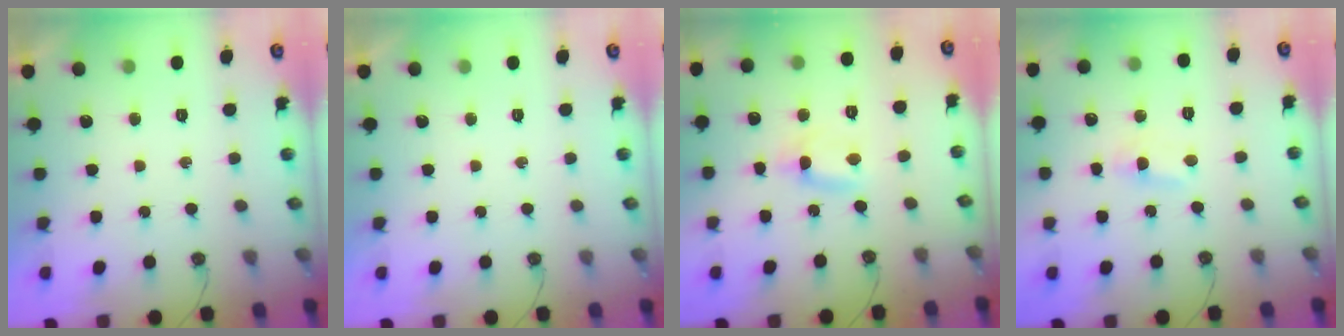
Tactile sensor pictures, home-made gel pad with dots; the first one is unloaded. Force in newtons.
{"total": 0.0}
{"total": 1.1, "press": 1.1, "slide": 0.1}
{"total": 2.1, "press": 2.1, "slide": 0.3}